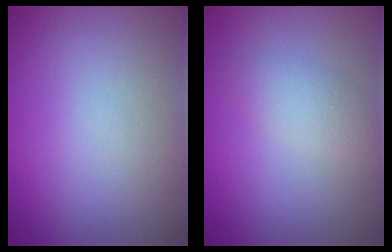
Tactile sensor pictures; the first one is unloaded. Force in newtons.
{"total": 2.1, "press": 2.1, "slide": 0.2}